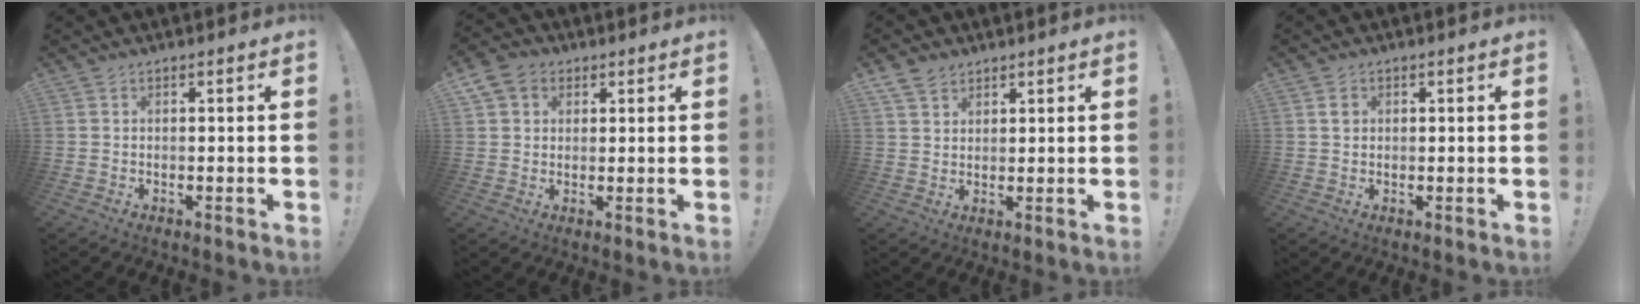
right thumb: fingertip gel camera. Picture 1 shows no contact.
{"total": 6.9, "force": [2.9, 5.6, 2.9], "torque": [-0.050, -0.002, 0.061]}
{"total": 4.7, "force": [3.3, 3.0, 1.6], "torque": [-0.033, -0.011, 0.065]}
{"total": 1.7, "force": [0.6, 1.5, 0.5], "torque": [-0.002, 0.000, 0.009]}